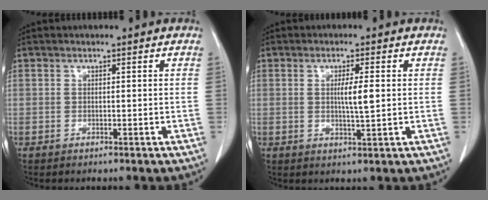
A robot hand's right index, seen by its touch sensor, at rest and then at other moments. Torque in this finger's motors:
{"motor_torque": [0.43, -0.06, 0.25, 0.09]}